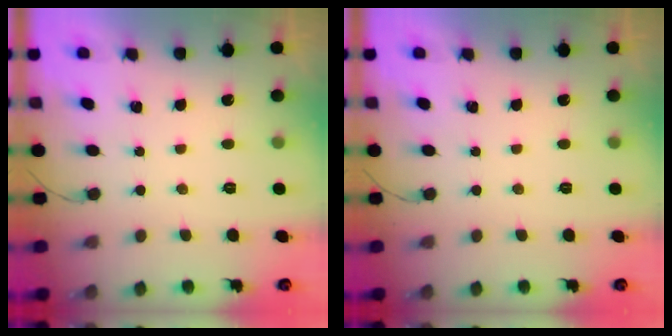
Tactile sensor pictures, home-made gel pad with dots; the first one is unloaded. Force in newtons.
{"total": 0.0}